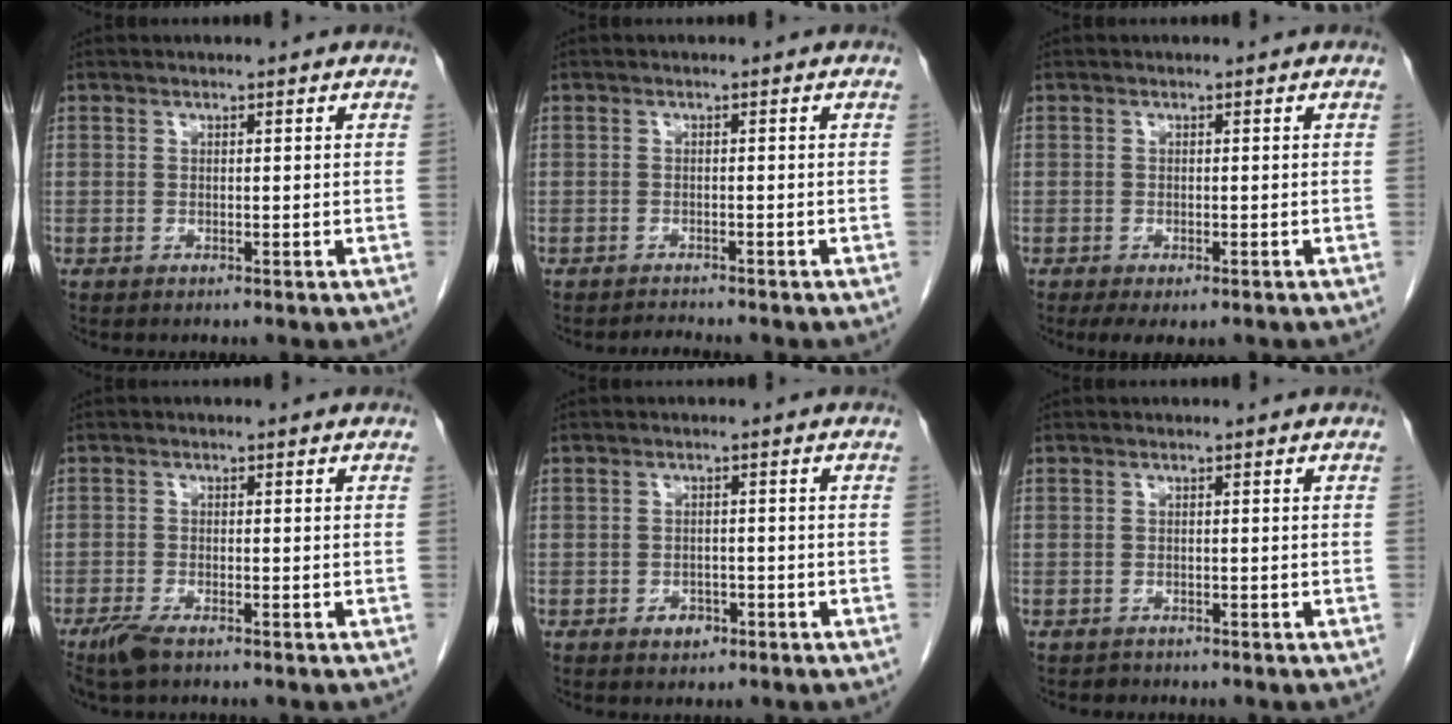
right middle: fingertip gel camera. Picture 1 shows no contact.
{"total": 1.3, "force": [-1.2, -0.2, -0.1], "torque": [-0.007, -0.010, -0.017]}
{"total": 3.5, "force": [-2.3, 1.4, 2.2], "torque": [-0.037, -0.010, -0.031]}
{"total": 3.5, "force": [-2.5, 0.8, 2.3], "torque": [-0.054, -0.009, -0.046]}
{"total": 2.2, "force": [-1.2, 1.5, 1.0], "torque": [-0.014, 0.005, -0.010]}
{"total": 0.7, "force": [-0.6, 0.3, -0.1], "torque": [-0.009, -0.002, -0.012]}